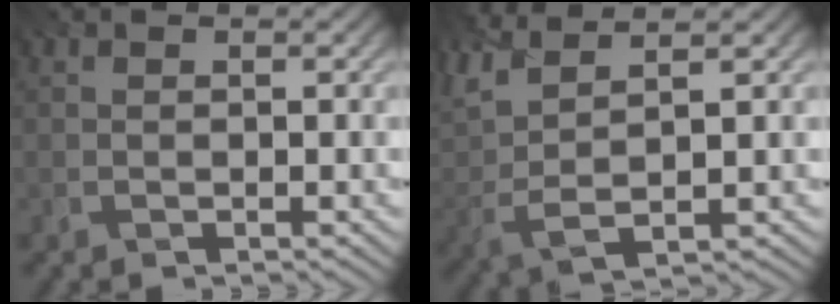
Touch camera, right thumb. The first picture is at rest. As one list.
[{"total": 6.8, "force": [1.5, 2.2, 6.3], "torque": [-0.155, 0.002, 0.022]}]